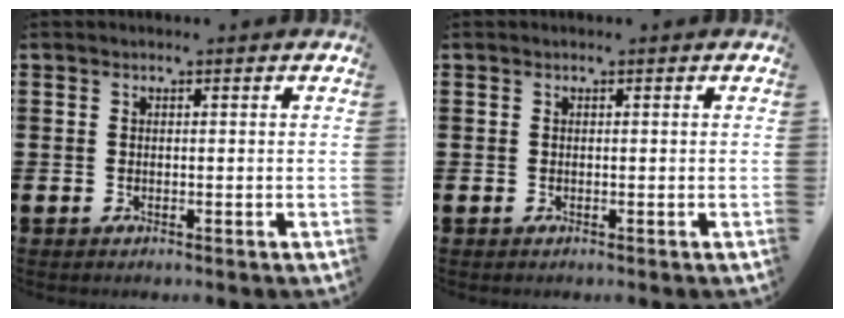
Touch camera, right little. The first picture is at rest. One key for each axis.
{"total": 0.0}